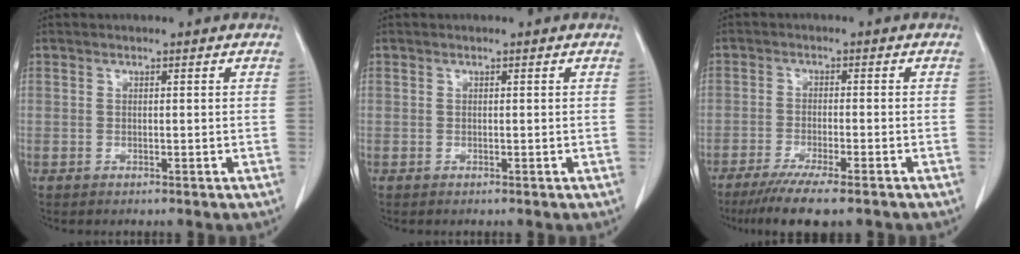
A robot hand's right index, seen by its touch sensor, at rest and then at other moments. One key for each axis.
{"total": 0.0}
{"total": 9.2, "fx": -7.0, "fy": 0.6, "fz": 6.0, "tx": -0.085, "ty": -0.018, "tz": -0.106}